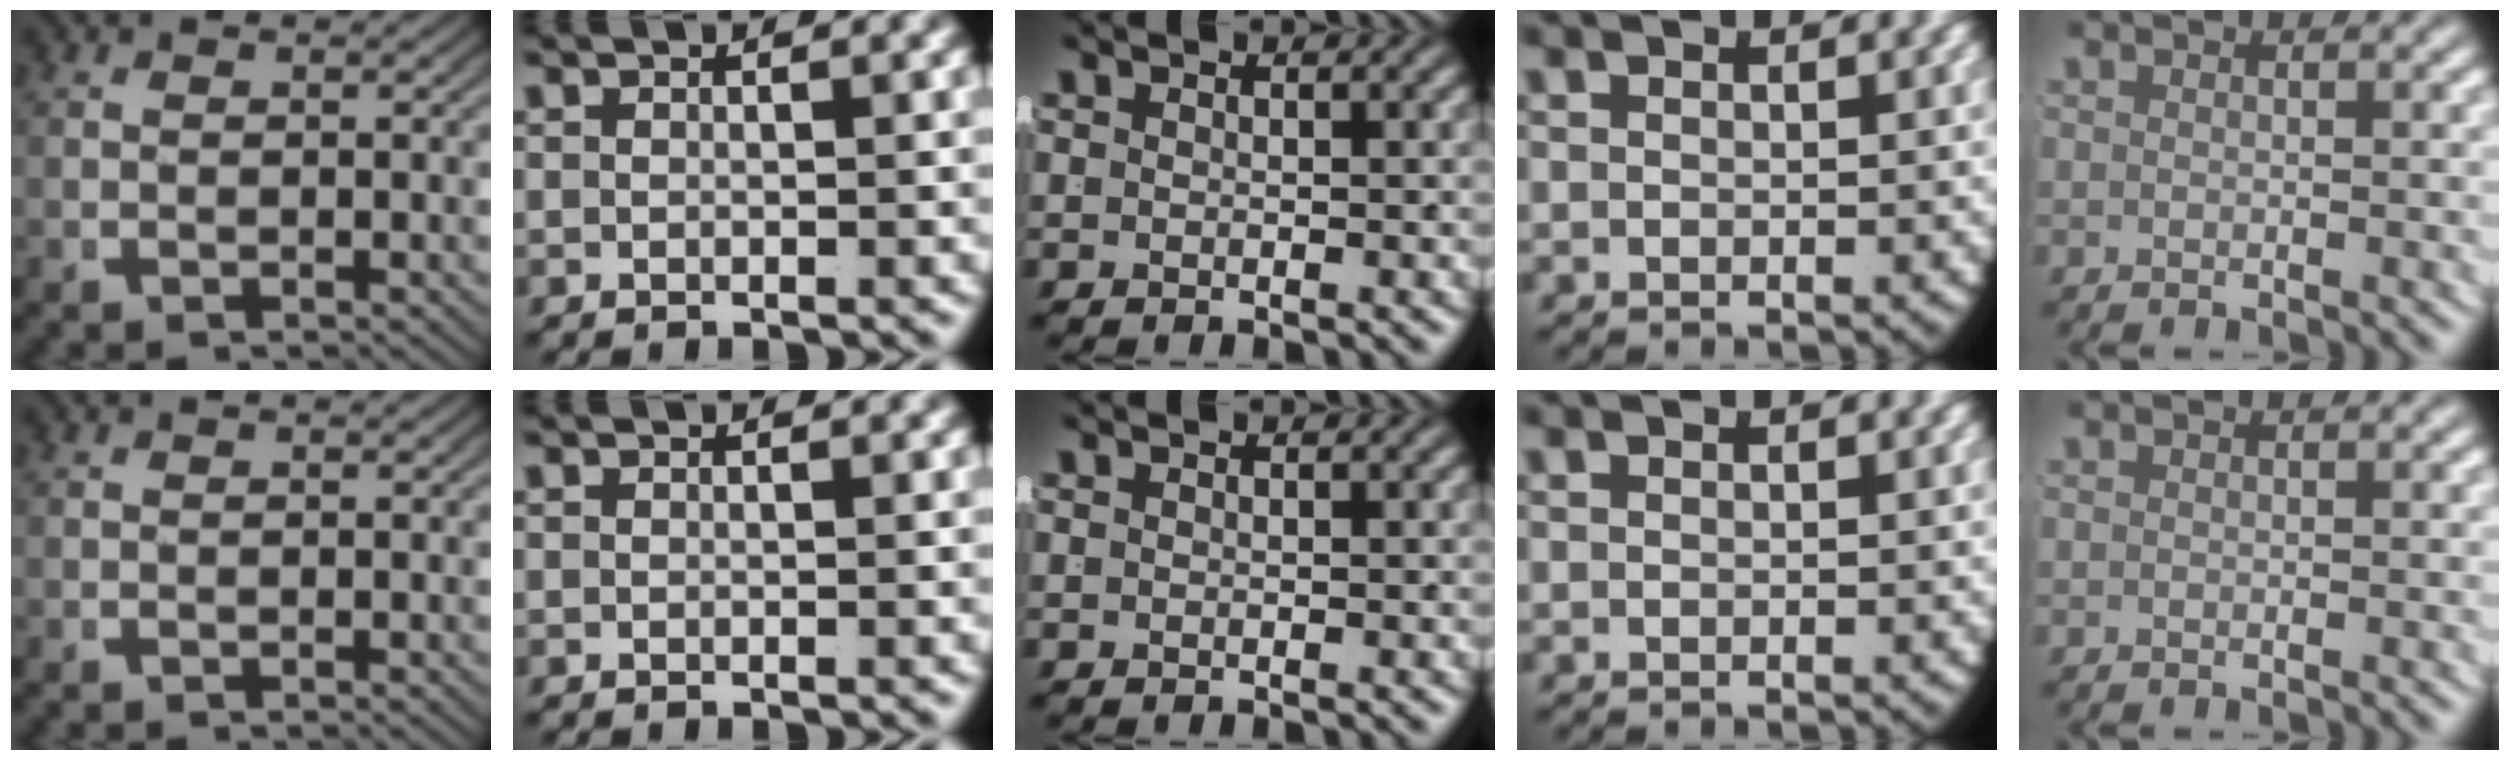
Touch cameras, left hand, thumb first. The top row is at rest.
{}